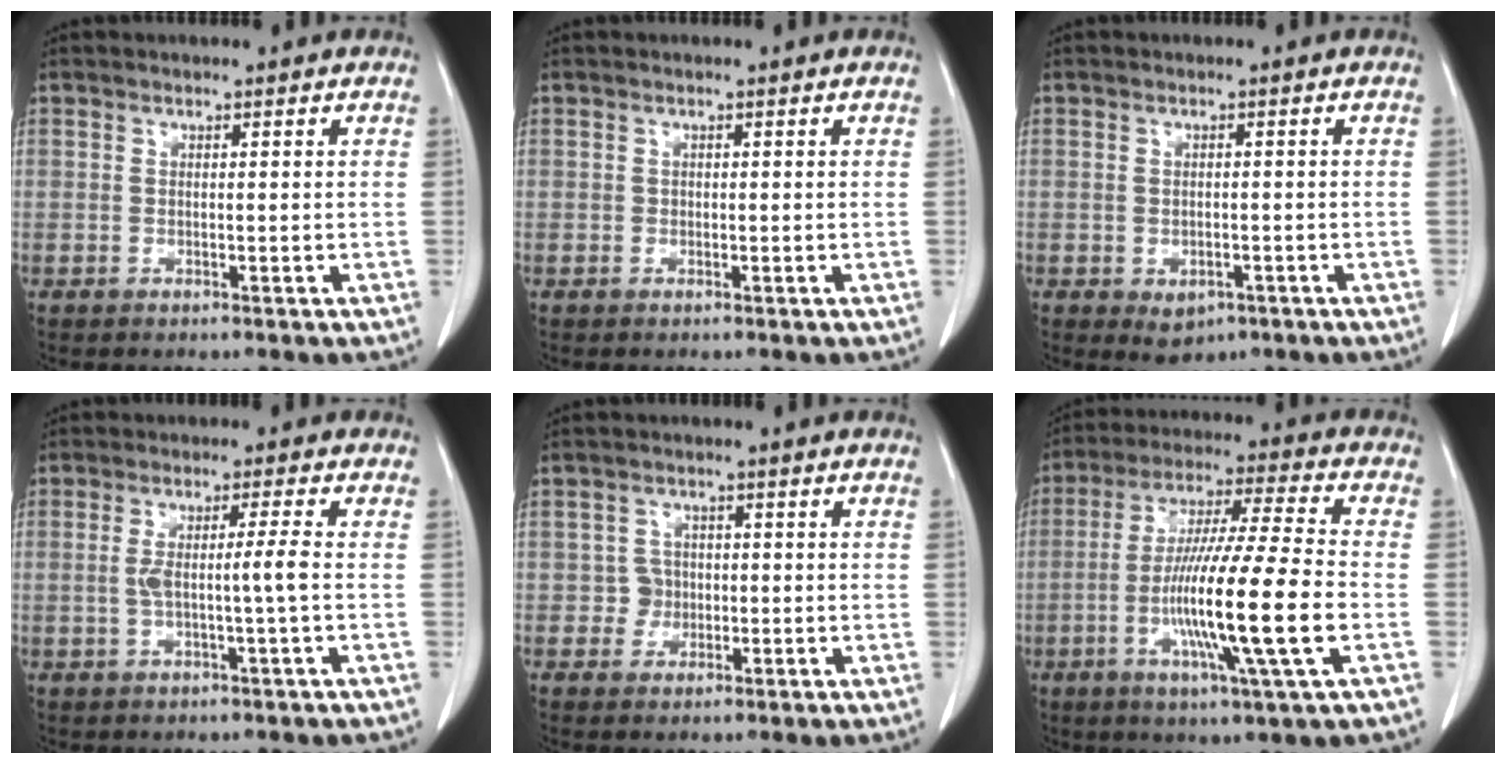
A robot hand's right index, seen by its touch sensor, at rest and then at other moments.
{"total": 0.0}
{"total": 3.0, "force": [-1.5, 2.0, 1.7], "torque": [-0.020, -0.002, -0.007]}
{"total": 4.0, "force": [-0.4, -0.7, 4.0], "torque": [-0.075, 0.004, -0.003]}
{"total": 2.4, "force": [-0.4, 2.4, 0.1], "torque": [0.008, 0.009, -0.007]}
{"total": 16.6, "force": [-3.9, -0.5, 16.1], "torque": [-0.301, -0.013, -0.077]}